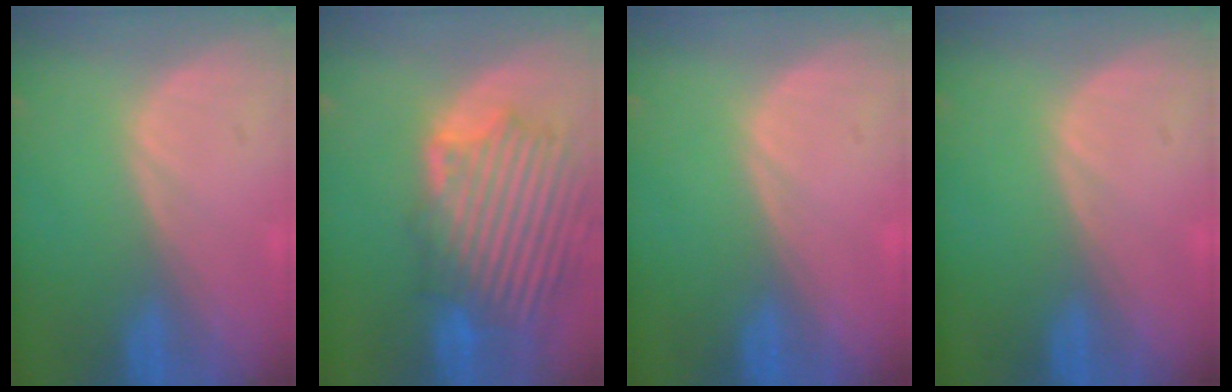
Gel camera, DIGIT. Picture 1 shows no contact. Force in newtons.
{"total": 11.7, "press": 11.1, "slide": 3.8}
{"total": 0.0}
{"total": 0.0}